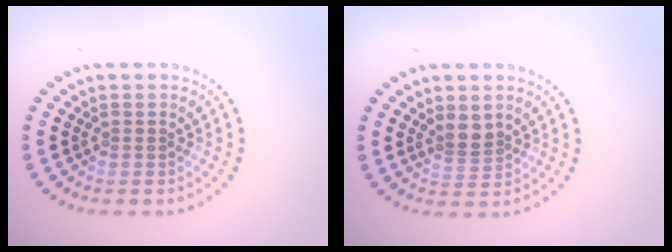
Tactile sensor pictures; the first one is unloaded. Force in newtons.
{"total": 1.9, "press": 1.6, "slide": 1.0}